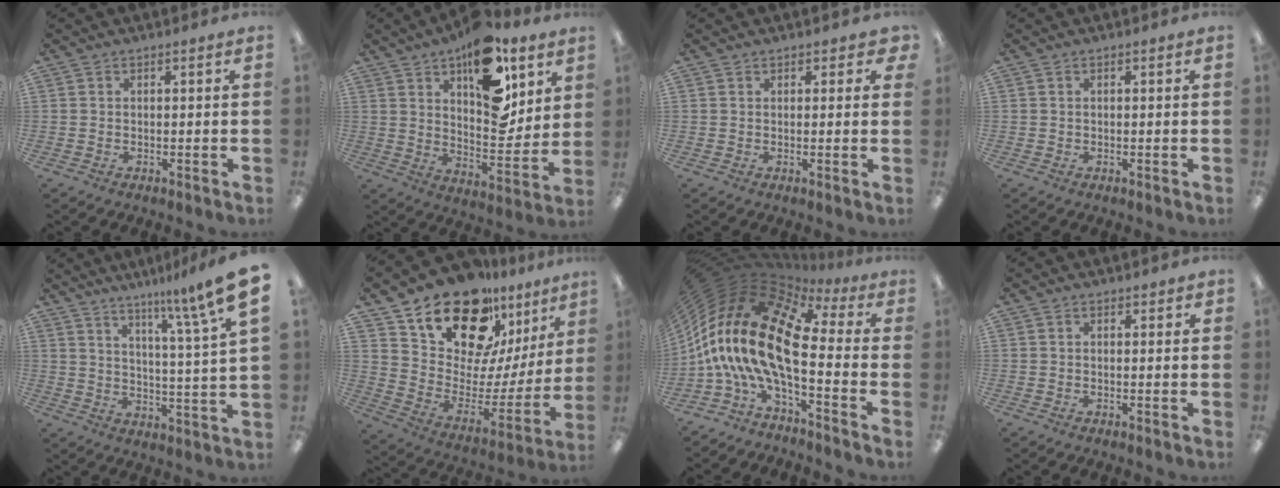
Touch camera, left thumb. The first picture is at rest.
{"total": 18.9, "force": [11.2, 8.5, 12.6], "torque": [-0.168, -0.067, 0.184]}
{"total": 1.9, "force": [1.1, 1.3, 0.8], "torque": [0.000, -0.003, 0.017]}
{"total": 0.0}
{"total": 11.6, "force": [8.4, -0.1, 8.0], "torque": [-0.126, -0.057, 0.128]}
{"total": 21.1, "force": [16.8, 9.7, 8.3], "torque": [-0.141, -0.126, 0.300]}
{"total": 21.3, "force": [-1.0, 9.8, 18.9], "torque": [-0.422, -0.018, -0.020]}
{"total": 0.8, "force": [0.1, 0.5, 0.6], "torque": [-0.003, -0.002, 0.001]}